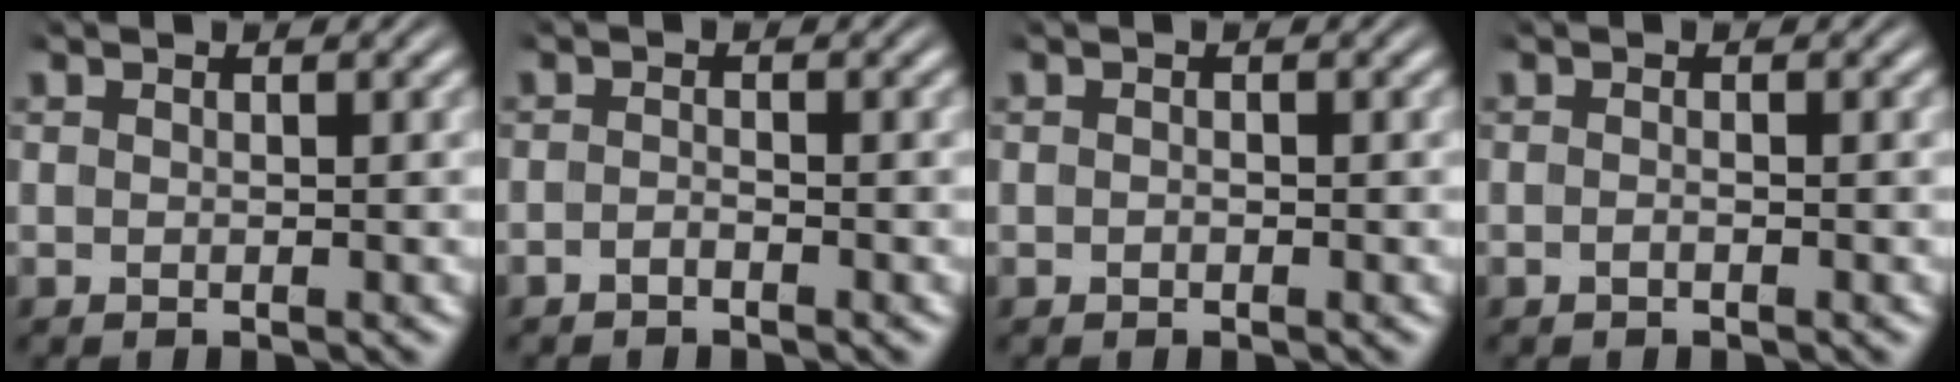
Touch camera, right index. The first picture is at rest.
{"total": 1.2, "force": [-1.2, 0.2, 0.1], "torque": [-0.005, -0.006, -0.022]}
{"total": 0.0}
{"total": 0.6, "force": [-0.5, 0.0, 0.3], "torque": [-0.005, 0.002, -0.012]}